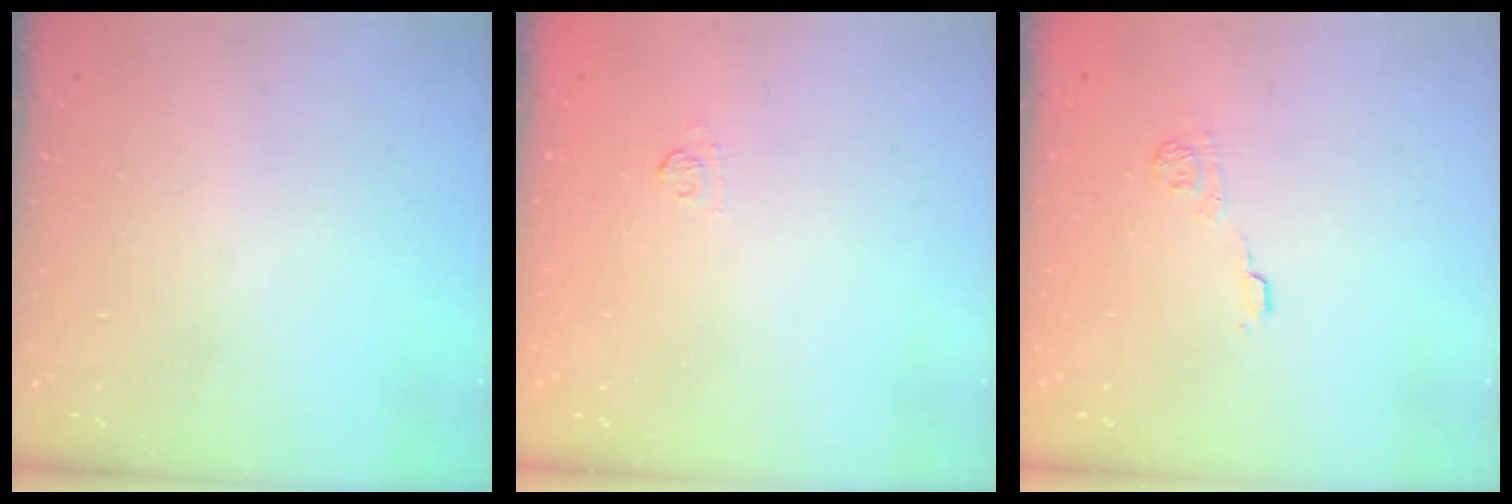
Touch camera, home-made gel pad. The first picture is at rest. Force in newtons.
{"total": 5.2, "press": 5.1, "slide": 1.2}
{"total": 8.7, "press": 8.6, "slide": 1.3}